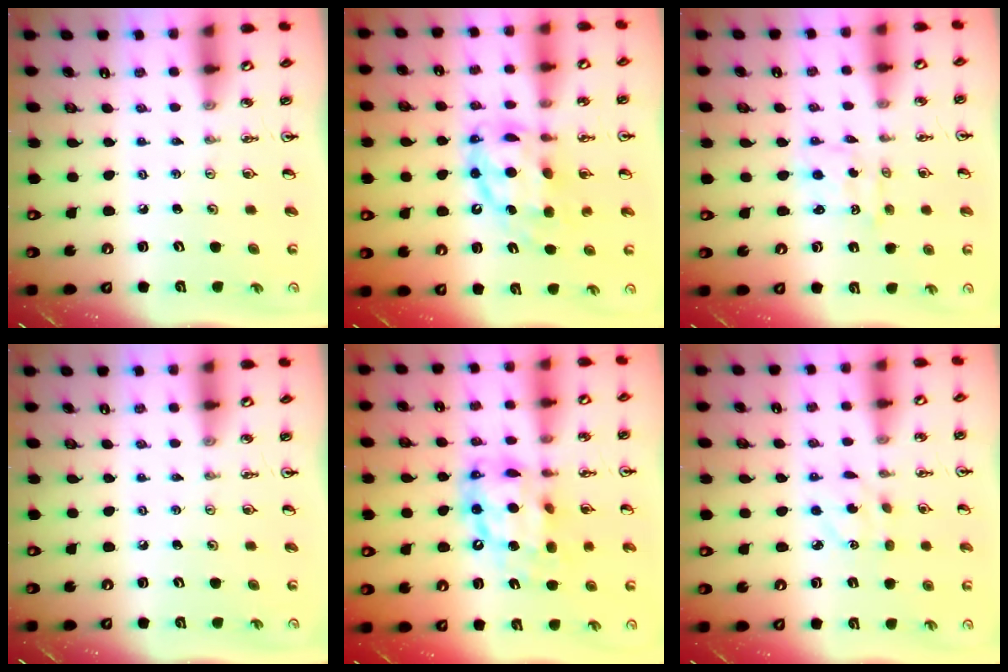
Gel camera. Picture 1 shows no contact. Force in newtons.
{"total": 12.1, "press": 12.0, "slide": 1.2}
{"total": 0.9, "press": 0.9, "slide": 0.1}
{"total": 0.0}
{"total": 13.7, "press": 13.6, "slide": 1.0}
{"total": 3.9, "press": 3.9, "slide": 0.4}